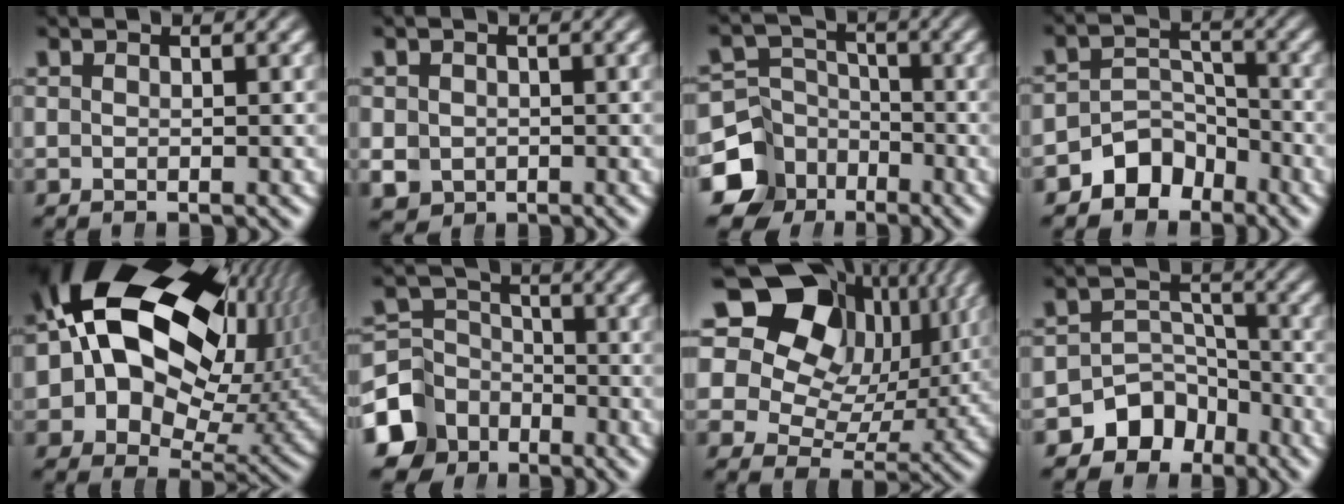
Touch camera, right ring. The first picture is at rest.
{"total": 3.7, "force": [-1.1, 3.3, 1.3], "torque": [-0.032, -0.027, -0.001]}
{"total": 9.4, "force": [-4.2, 7.8, 3.2], "torque": [-0.034, -0.038, -0.065]}
{"total": 5.5, "force": [-3.6, 3.8, 1.7], "torque": [-0.015, -0.015, -0.059]}
{"total": 25.6, "force": [3.5, 18.4, 17.5], "torque": [-0.307, -0.025, 0.054]}
{"total": 8.0, "force": [-3.4, 6.7, 2.7], "torque": [-0.033, -0.033, -0.051]}
{"total": 21.1, "force": [5.3, 15.4, 13.4], "torque": [-0.226, -0.004, 0.071]}
{"total": 7.5, "force": [-4.2, 5.8, 2.3], "torque": [-0.032, -0.021, -0.069]}